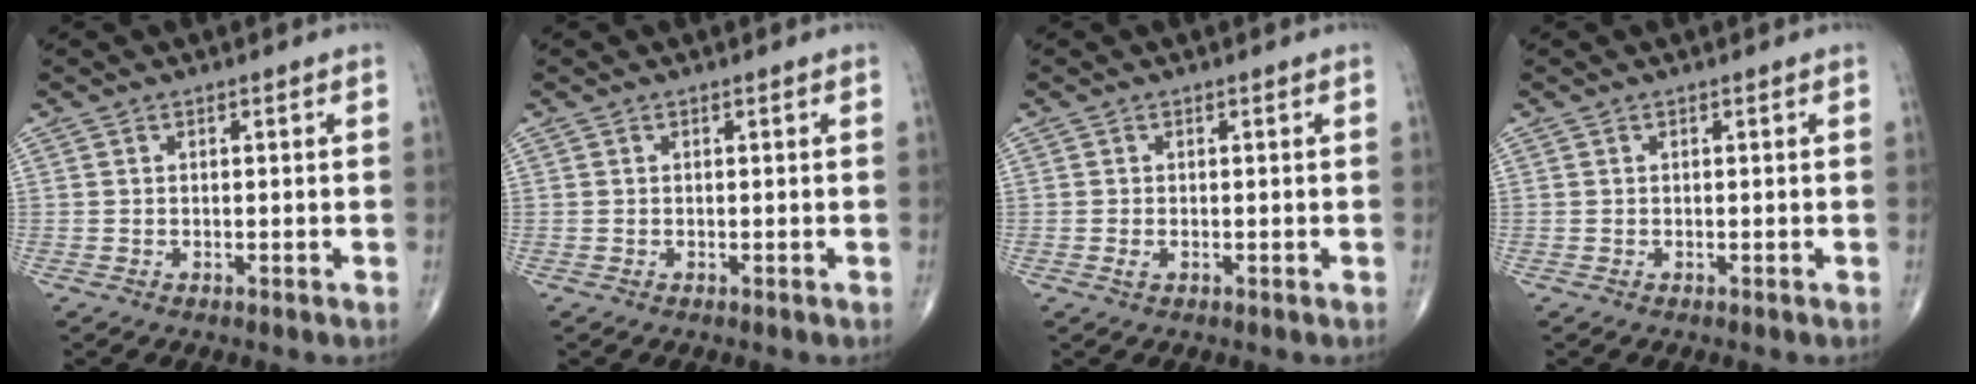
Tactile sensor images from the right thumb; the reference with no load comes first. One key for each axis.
{"total": 0.0}
{"total": 1.1, "fx": -0.3, "fy": 0.6, "fz": 0.8, "tx": -0.021, "ty": 0.001, "tz": -0.004}
{"total": 0.0}